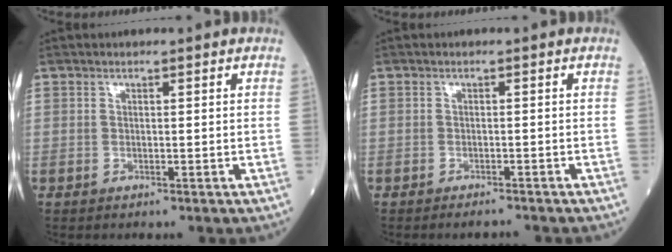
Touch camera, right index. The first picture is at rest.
{"total": 1.9, "force": [-1.8, 0.2, 0.6], "torque": [-0.009, -0.004, -0.022]}